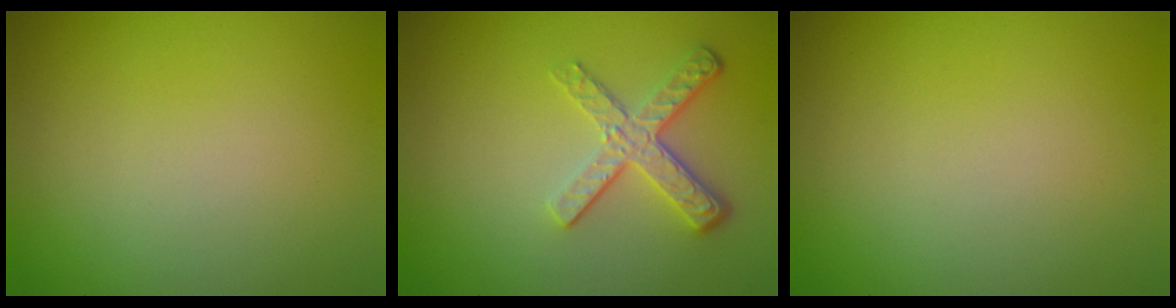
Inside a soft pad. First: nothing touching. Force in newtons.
{"total": 3.4, "press": 2.6, "slide": 2.2}
{"total": 0.0}